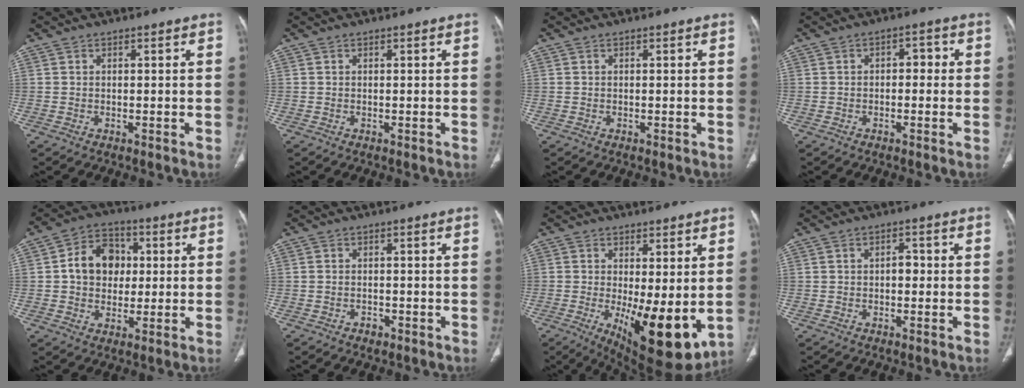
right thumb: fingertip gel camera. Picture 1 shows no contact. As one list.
[{"total": 0.0}, {"total": 0.0}, {"total": 3.1, "force": [0.0, 2.0, 2.4], "torque": [-0.016, 0.013, -0.009]}, {"total": 8.7, "force": [1.0, 6.9, 5.1], "torque": [-0.053, 0.011, 0.010]}, {"total": 1.4, "force": [-0.8, 1.0, 0.5], "torque": [-0.009, 0.007, -0.011]}, {"total": 13.5, "force": [-2.1, 4.6, 12.5], "torque": [-0.183, -0.032, -0.016]}, {"total": 2.1, "force": [-0.2, 1.4, 1.5], "torque": [-0.014, 0.007, -0.007]}]